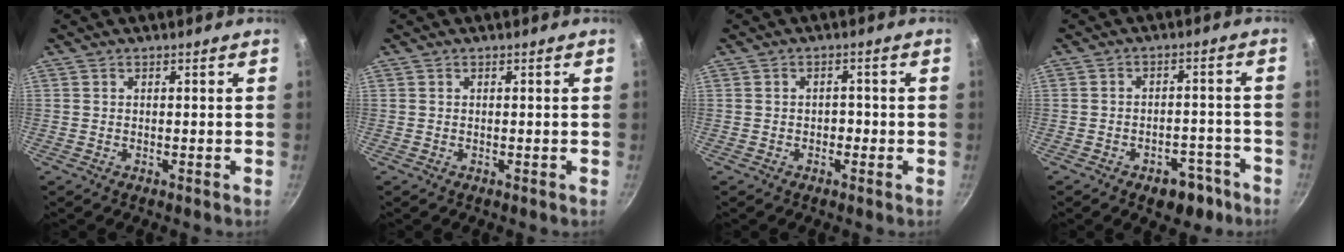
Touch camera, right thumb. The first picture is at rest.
{"total": 0.0}
{"total": 1.7, "force": [-0.6, 1.3, 0.9], "torque": [-0.004, 0.009, -0.009]}
{"total": 7.5, "force": [-4.5, 4.7, 3.8], "torque": [-0.013, 0.044, -0.047]}